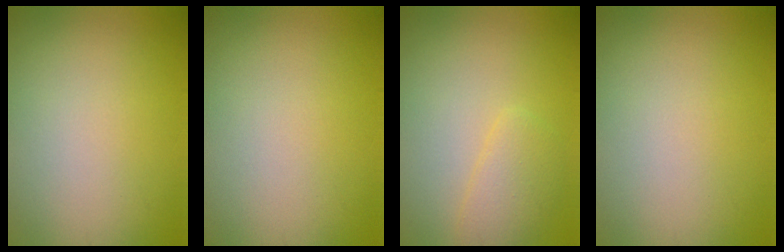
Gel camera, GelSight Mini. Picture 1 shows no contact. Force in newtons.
{"total": 0.0}
{"total": 2.2, "press": 2.1, "slide": 0.2}
{"total": 0.0}